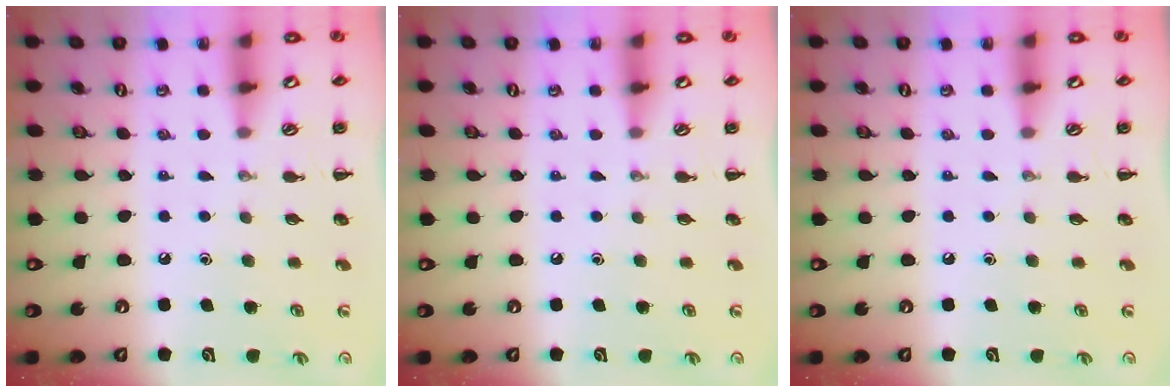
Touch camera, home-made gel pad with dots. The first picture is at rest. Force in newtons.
{"total": 0.0}
{"total": 0.0}